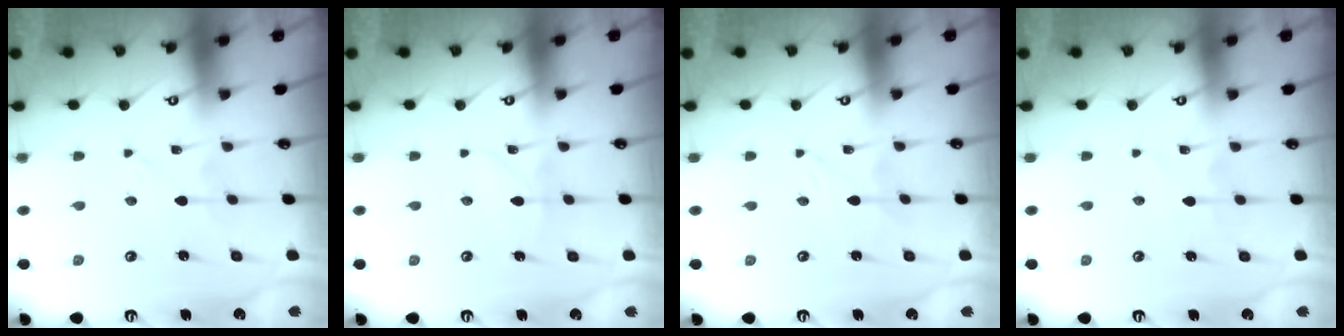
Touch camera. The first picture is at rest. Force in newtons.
{"total": 2.8, "press": 2.8, "slide": 0.2}
{"total": 0.0}
{"total": 1.6, "press": 1.6, "slide": 0.2}